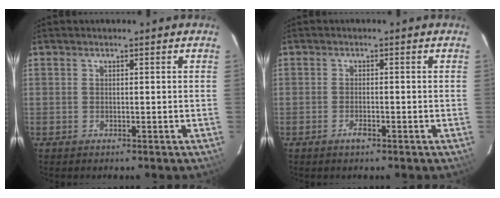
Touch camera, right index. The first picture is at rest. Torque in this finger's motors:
{"motor_torque": [0.08, 0.02, 0.00, 0.00]}